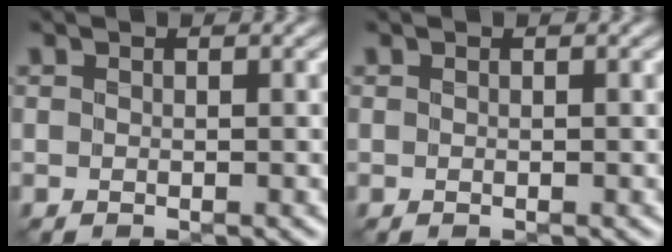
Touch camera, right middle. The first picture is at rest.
{"total": 0.0}